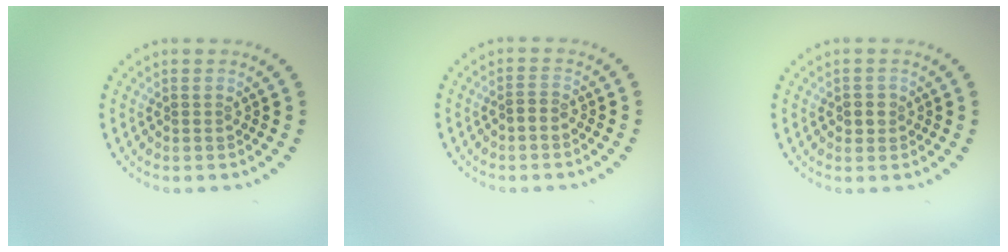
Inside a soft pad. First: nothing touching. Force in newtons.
{"total": 0.9, "press": 0.9, "slide": 0.3}
{"total": 1.2, "press": 1.1, "slide": 0.5}